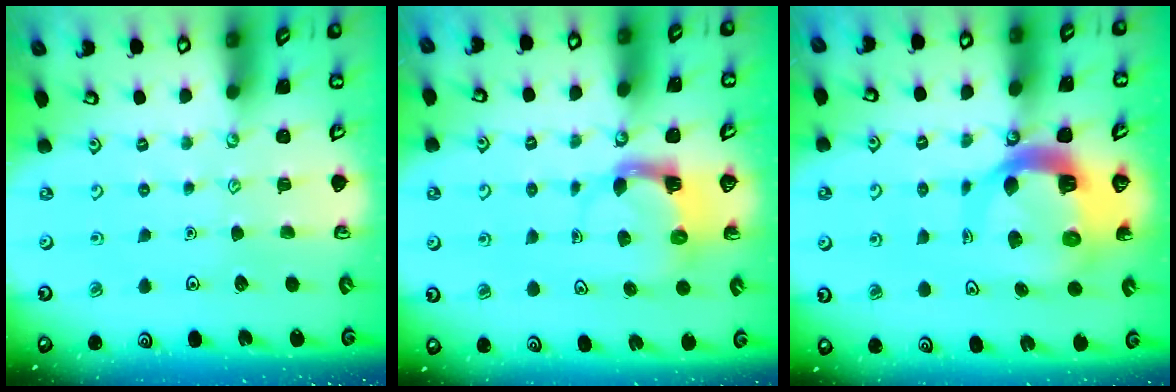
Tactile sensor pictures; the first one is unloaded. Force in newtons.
{"total": 3.8, "press": 3.7, "slide": 0.7}
{"total": 10.2, "press": 10.1, "slide": 1.3}